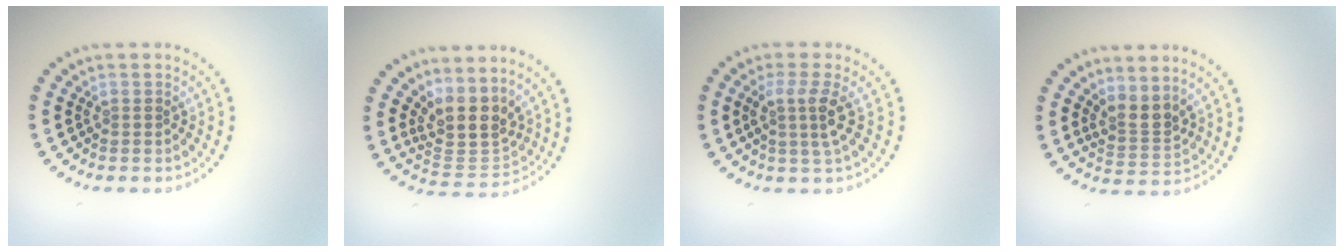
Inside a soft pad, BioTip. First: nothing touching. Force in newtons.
{"total": 4.2, "press": 3.3, "slide": 2.6}
{"total": 2.7, "press": 2.0, "slide": 1.8}
{"total": 2.6, "press": 2.0, "slide": 1.8}